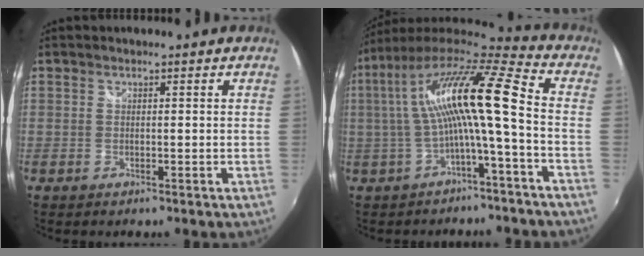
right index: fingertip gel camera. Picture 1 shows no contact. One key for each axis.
{"total": 14.6, "fx": -0.3, "fy": 1.0, "fz": 14.6, "tx": -0.274, "ty": 0.018, "tz": -0.005}